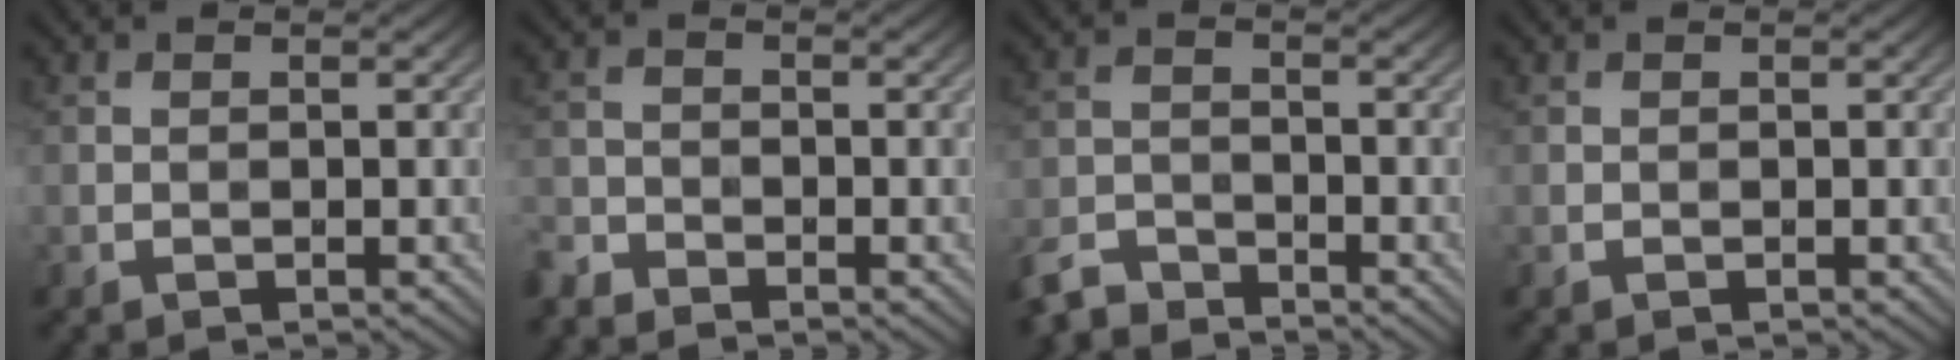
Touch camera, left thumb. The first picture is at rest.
{"total": 3.0, "force": [-2.9, 0.7, 0.5], "torque": [-0.013, -0.009, -0.073]}
{"total": 4.8, "force": [-4.4, 1.2, 1.3], "torque": [-0.025, -0.007, -0.099]}
{"total": 0.0}